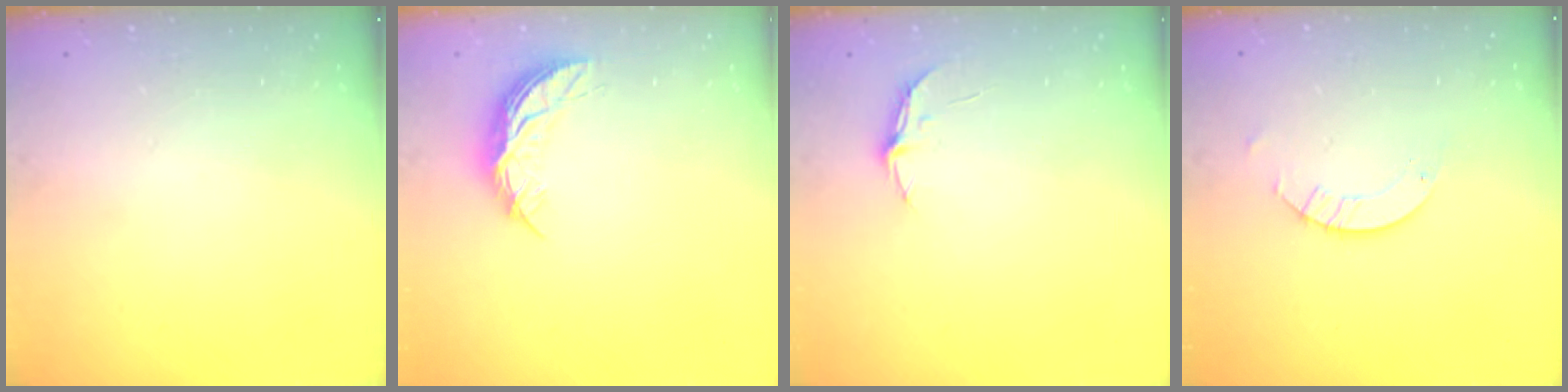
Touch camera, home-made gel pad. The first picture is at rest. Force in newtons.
{"total": 8.8, "press": 8.8, "slide": 0.5}
{"total": 3.8, "press": 3.8, "slide": 0.3}
{"total": 3.2, "press": 3.2, "slide": 0.3}